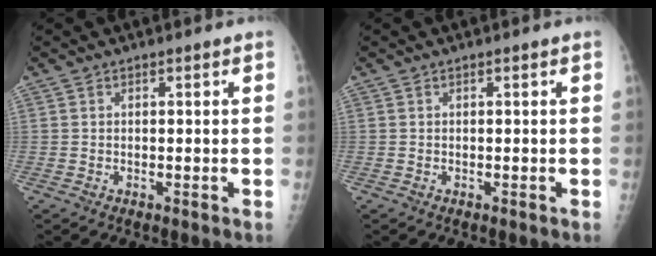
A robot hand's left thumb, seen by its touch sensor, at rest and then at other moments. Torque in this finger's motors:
{"motor_torque": [0.01, 0.00, -0.01, -0.01, 0.00]}